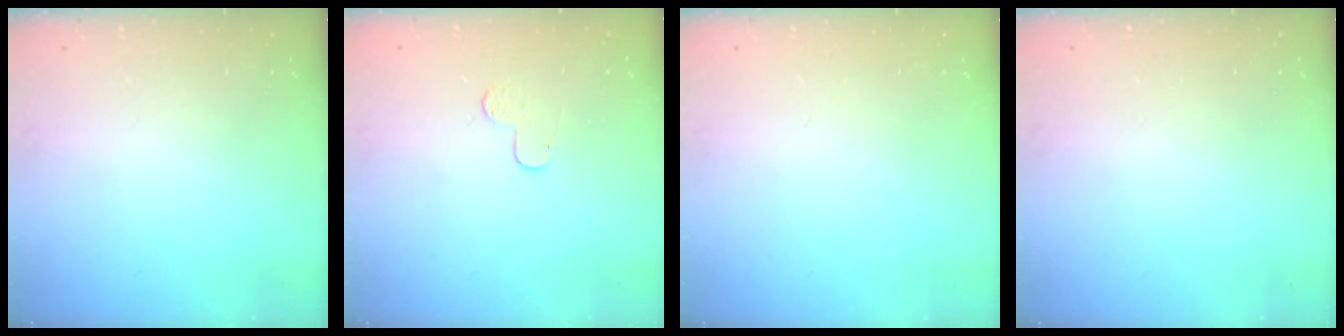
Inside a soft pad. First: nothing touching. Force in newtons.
{"total": 5.5, "press": 5.5, "slide": 0.5}
{"total": 0.0}
{"total": 0.8, "press": 0.8, "slide": 0.1}